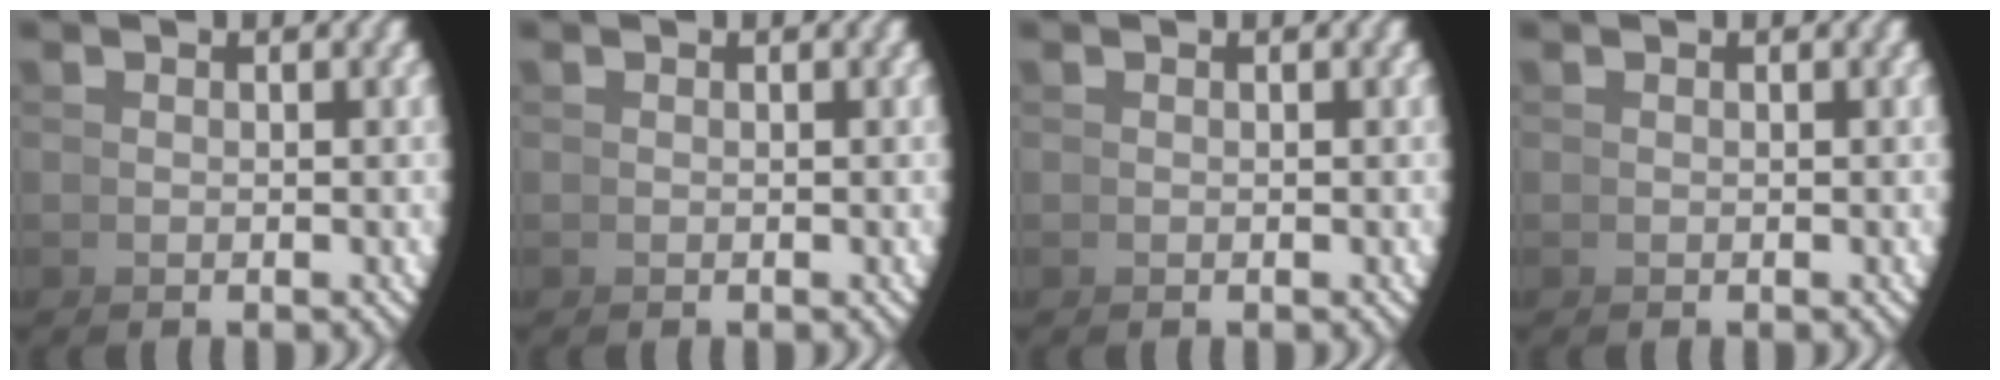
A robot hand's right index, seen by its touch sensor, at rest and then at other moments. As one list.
[{"total": 0.0}, {"total": 0.0}, {"total": 0.0}]